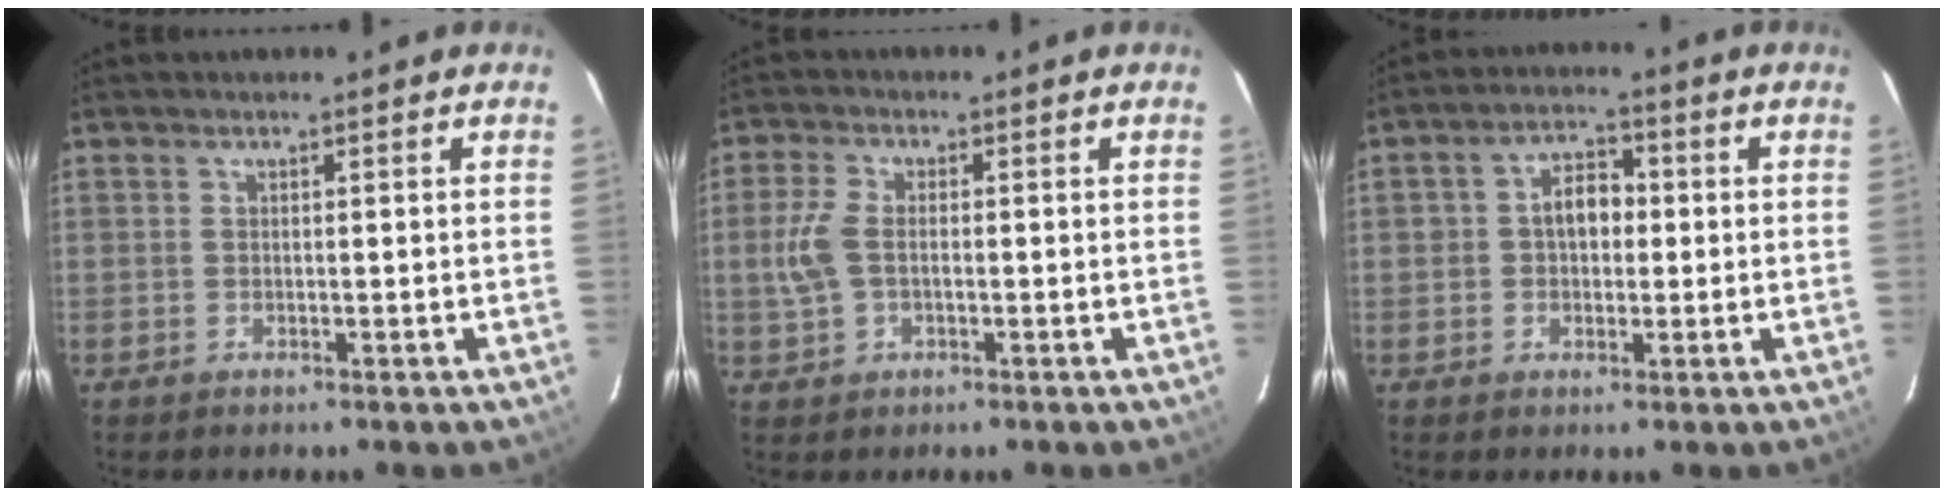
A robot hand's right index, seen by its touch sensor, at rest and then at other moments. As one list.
[{"total": 5.7, "force": [-0.4, 3.4, 4.5], "torque": [-0.106, 0.005, -0.004]}, {"total": 5.7, "force": [0.1, 4.1, 3.9], "torque": [-0.064, 0.021, 0.005]}]